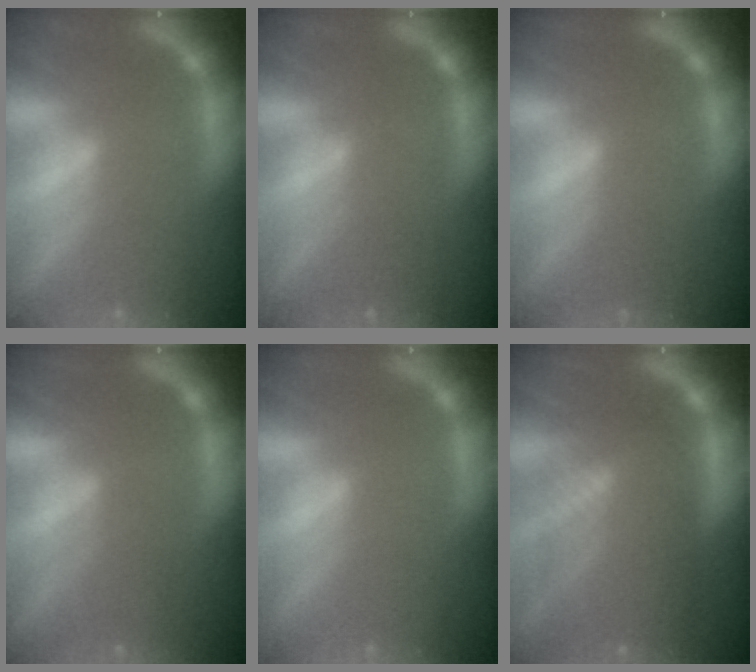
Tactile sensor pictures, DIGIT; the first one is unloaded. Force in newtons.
{"total": 1.5}
{"total": 1.0}
{"total": 2.5}
{"total": 0.0}
{"total": 9.0}